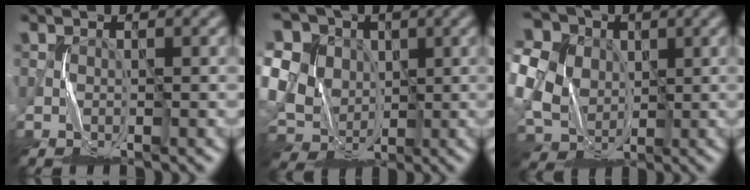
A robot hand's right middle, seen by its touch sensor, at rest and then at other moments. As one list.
[{"total": 14.3, "force": [2.0, 12.6, 6.5], "torque": [-0.189, 0.026, 0.027]}, {"total": 16.0, "force": [3.5, 13.1, 8.3], "torque": [-0.212, 0.032, 0.038]}]